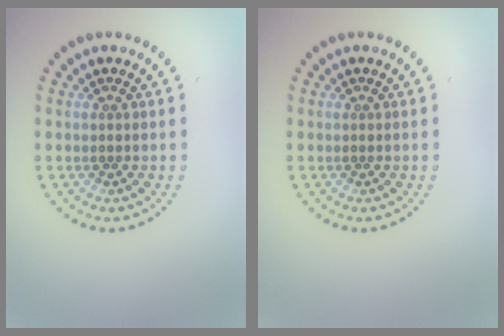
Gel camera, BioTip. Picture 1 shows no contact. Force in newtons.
{"total": 0.0}